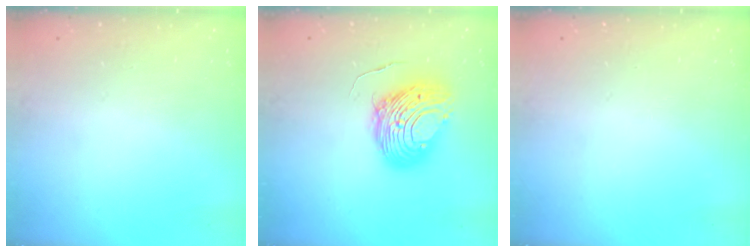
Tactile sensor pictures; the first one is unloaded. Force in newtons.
{"total": 10.6, "press": 10.5, "slide": 1.4}
{"total": 0.0}